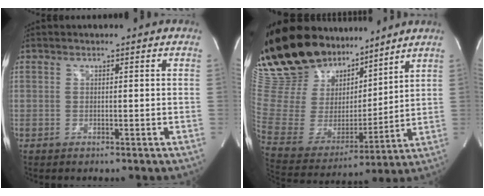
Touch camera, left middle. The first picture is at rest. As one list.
[{"total": 22.6, "force": [18.6, 8.4, 9.8], "torque": [-0.199, 0.008, 0.337]}]